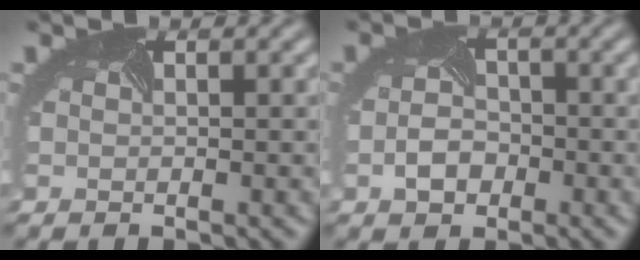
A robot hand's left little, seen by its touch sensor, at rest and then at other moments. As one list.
[{"total": 2.2, "force": [-1.1, 1.5, 1.1], "torque": [-0.027, -0.001, -0.023]}]